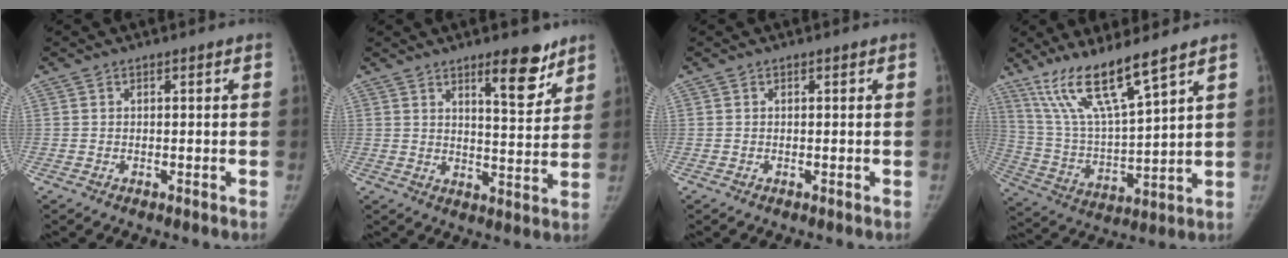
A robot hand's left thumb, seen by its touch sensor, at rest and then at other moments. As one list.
[{"total": 9.1, "force": [6.2, 2.7, 6.1], "torque": [-0.065, -0.045, 0.092]}, {"total": 0.0}, {"total": 14.5, "force": [10.2, 1.6, 10.1], "torque": [-0.188, -0.055, 0.213]}]